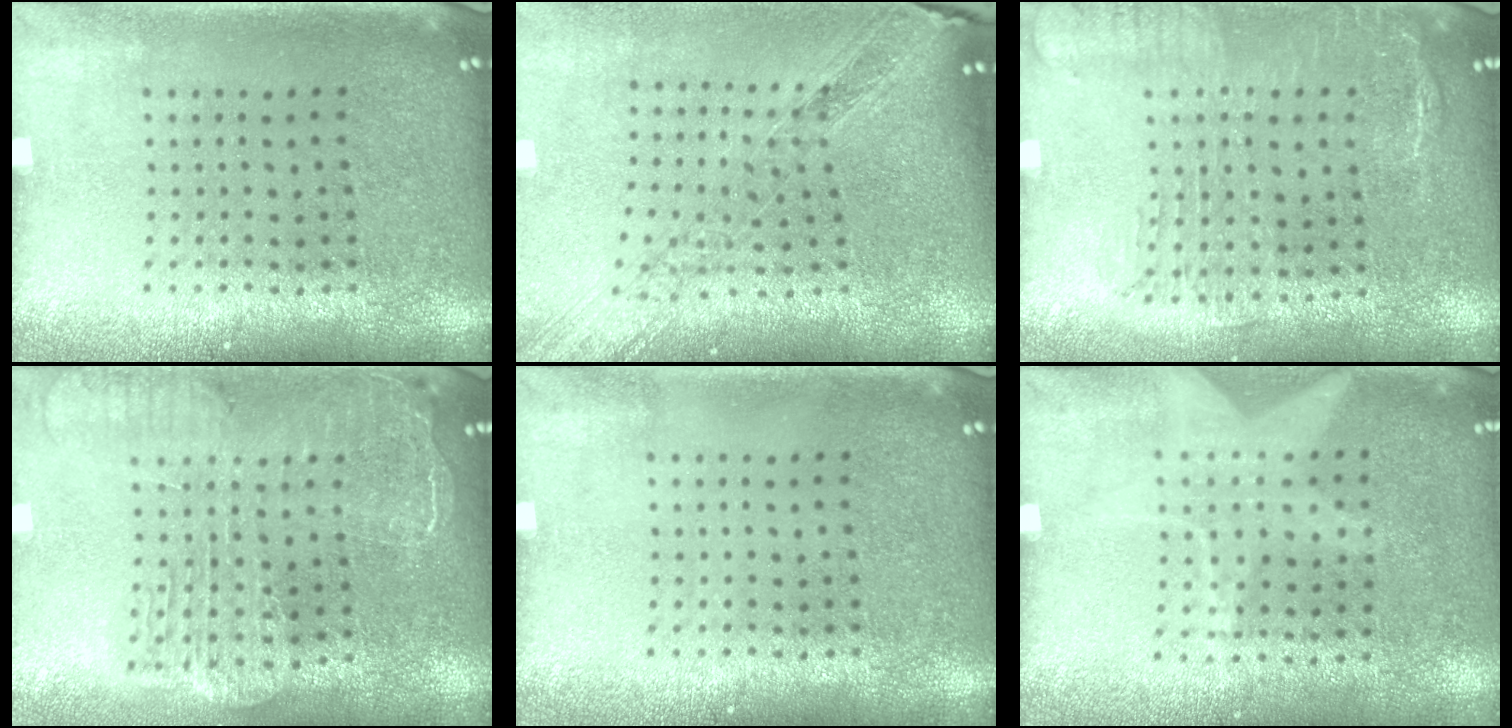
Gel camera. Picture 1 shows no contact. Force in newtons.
{"total": 1.4, "press": 1.3, "slide": 0.5}
{"total": 1.8, "press": 1.5, "slide": 1.1}
{"total": 2.5, "press": 2.2, "slide": 1.2}
{"total": 0.0}
{"total": 1.2, "press": 1.1, "slide": 0.3}